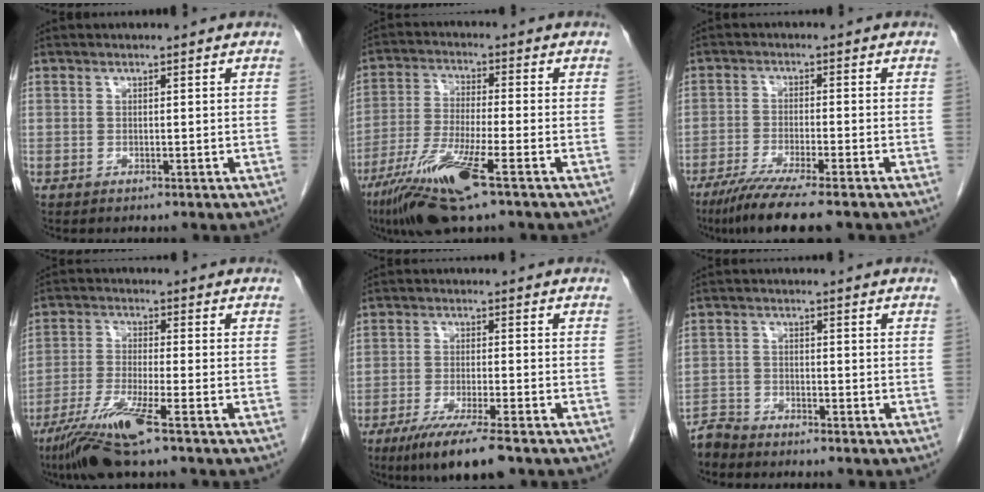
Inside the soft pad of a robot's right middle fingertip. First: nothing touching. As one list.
[{"total": 12.1, "force": [-6.7, 0.9, 10.0], "torque": [-0.205, -0.029, -0.124]}, {"total": 8.9, "force": [-6.8, -0.1, 5.7], "torque": [-0.093, -0.024, -0.111]}, {"total": 9.4, "force": [-5.8, 0.0, 7.3], "torque": [-0.149, -0.027, -0.111]}, {"total": 9.1, "force": [-6.4, 0.5, 6.5], "torque": [-0.108, -0.024, -0.102]}, {"total": 3.2, "force": [-3.1, 0.4, -0.4], "torque": [0.013, -0.009, -0.061]}]